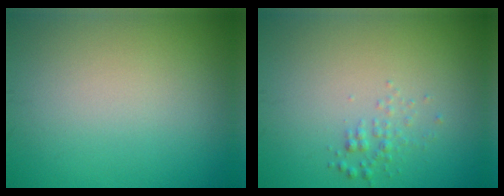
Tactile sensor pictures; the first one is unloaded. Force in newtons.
{"total": 1.1, "press": 1.1, "slide": 0.0}